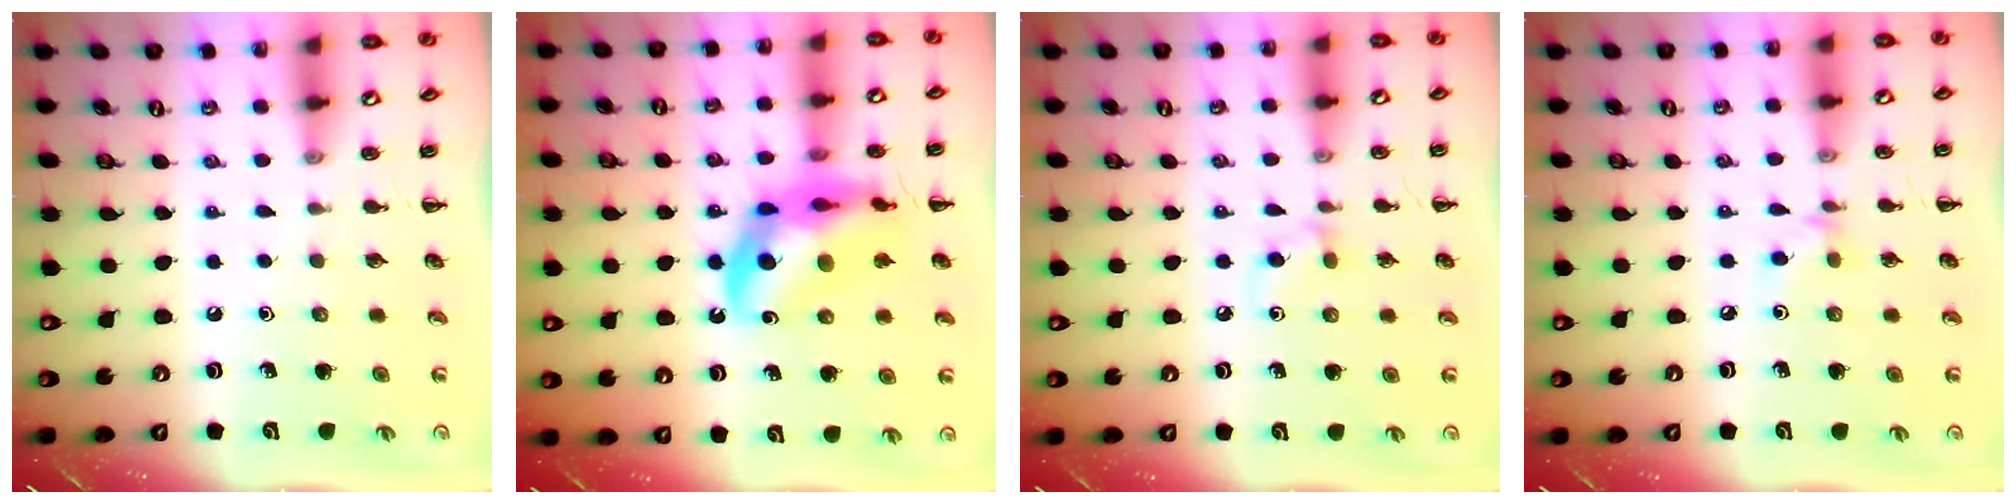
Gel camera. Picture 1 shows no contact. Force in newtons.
{"total": 16.9, "press": 16.4, "slide": 4.1}
{"total": 5.8, "press": 5.6, "slide": 1.6}
{"total": 4.2, "press": 3.9, "slide": 1.5}